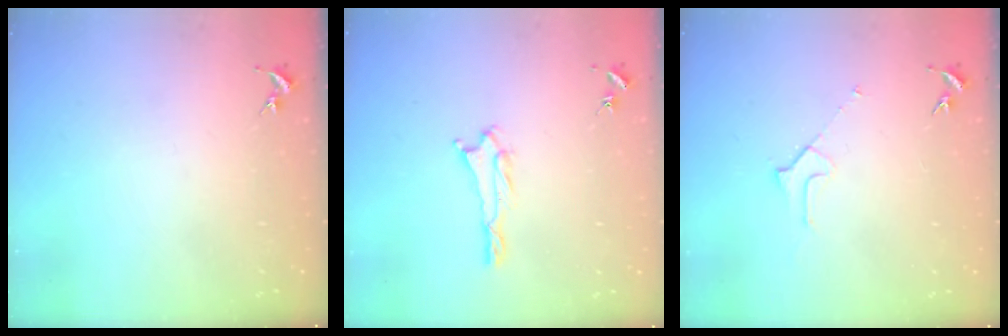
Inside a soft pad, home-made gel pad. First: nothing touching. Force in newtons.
{"total": 1.3, "press": 1.3, "slide": 0.2}
{"total": 2.1, "press": 2.1, "slide": 0.1}